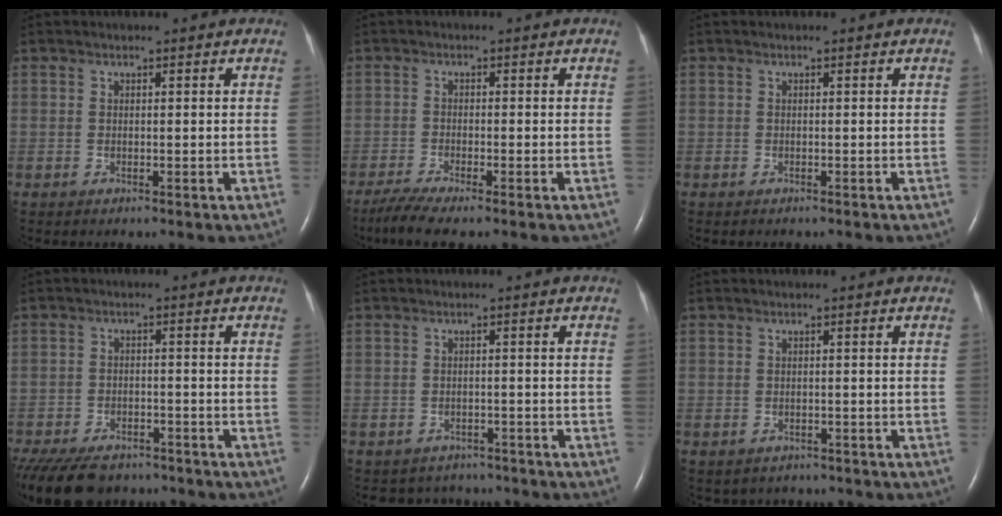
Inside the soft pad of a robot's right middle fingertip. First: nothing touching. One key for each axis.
{"total": 4.6, "fx": -3.6, "fy": 0.0, "fz": 2.8, "tx": -0.060, "ty": -0.014, "tz": -0.069}
{"total": 0.8, "fx": -0.7, "fy": 0.2, "fz": 0.3, "tx": -0.010, "ty": -0.002, "tz": -0.008}
{"total": 16.3, "fx": -12.5, "fy": 7.7, "fz": 7.0, "tx": -0.199, "ty": -0.027, "tz": -0.179}
{"total": 4.6, "fx": -4.0, "fy": 2.2, "fz": -0.4, "tx": 0.003, "ty": 0.010, "tz": -0.051}
{"total": 3.6, "fx": -3.0, "fy": 2.1, "fz": 0.3, "tx": -0.005, "ty": 0.008, "tz": -0.035}